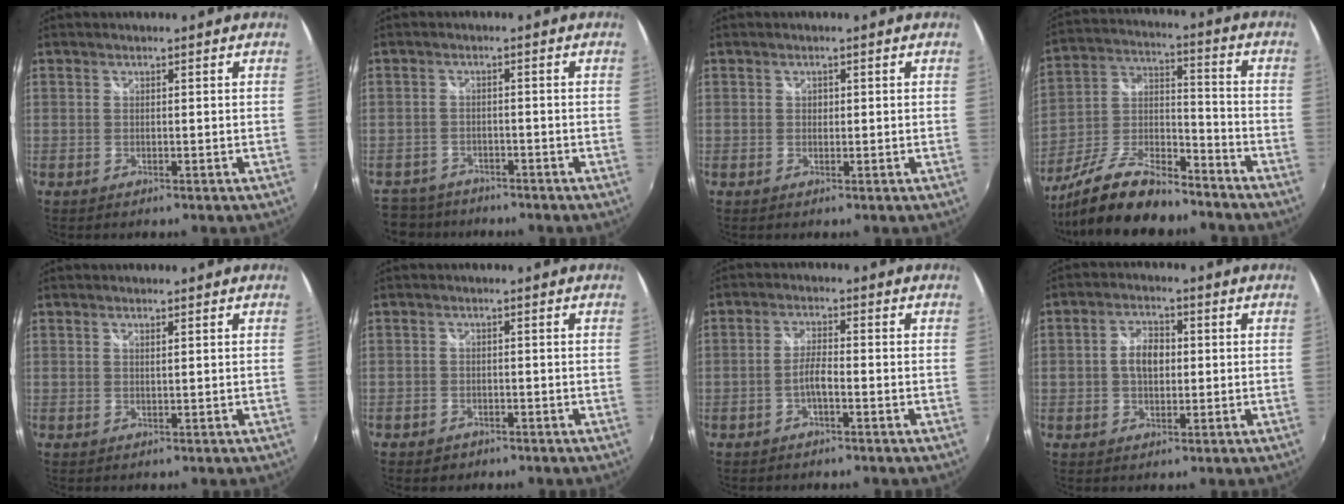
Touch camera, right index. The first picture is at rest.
{"total": 7.2, "force": [-6.3, 3.4, 0.8], "torque": [-0.041, -0.001, -0.108]}
{"total": 0.8, "force": [0.1, 0.8, 0.2], "torque": [-0.001, 0.001, 0.000]}
{"total": 17.8, "force": [-13.7, 5.7, 9.8], "torque": [-0.209, -0.009, -0.240]}
{"total": 0.7, "force": [0.4, 0.0, 0.5], "torque": [-0.011, 0.001, 0.006]}
{"total": 2.6, "force": [-1.7, 1.9, 0.5], "torque": [-0.017, -0.001, -0.028]}
{"total": 3.1, "force": [-1.4, 0.5, 2.8], "torque": [-0.059, 0.007, -0.028]}
{"total": 5.7, "force": [0.2, 3.7, 4.3], "torque": [-0.078, 0.012, 0.004]}